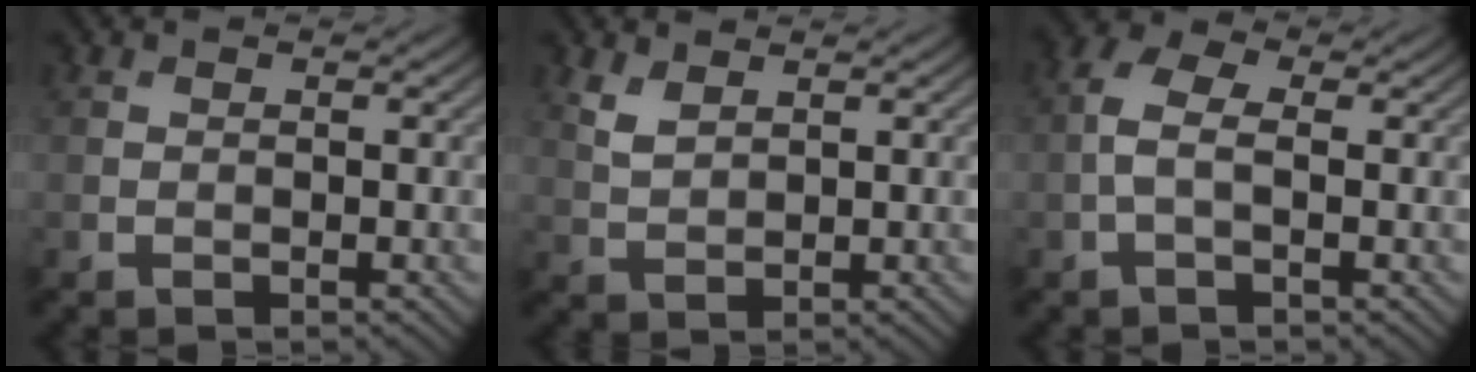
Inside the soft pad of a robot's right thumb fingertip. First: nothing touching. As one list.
[{"total": 2.6, "force": [1.7, 1.2, 1.5], "torque": [-0.045, 0.000, 0.041]}, {"total": 3.4, "force": [-0.5, 1.6, 3.0], "torque": [-0.073, 0.010, -0.017]}]